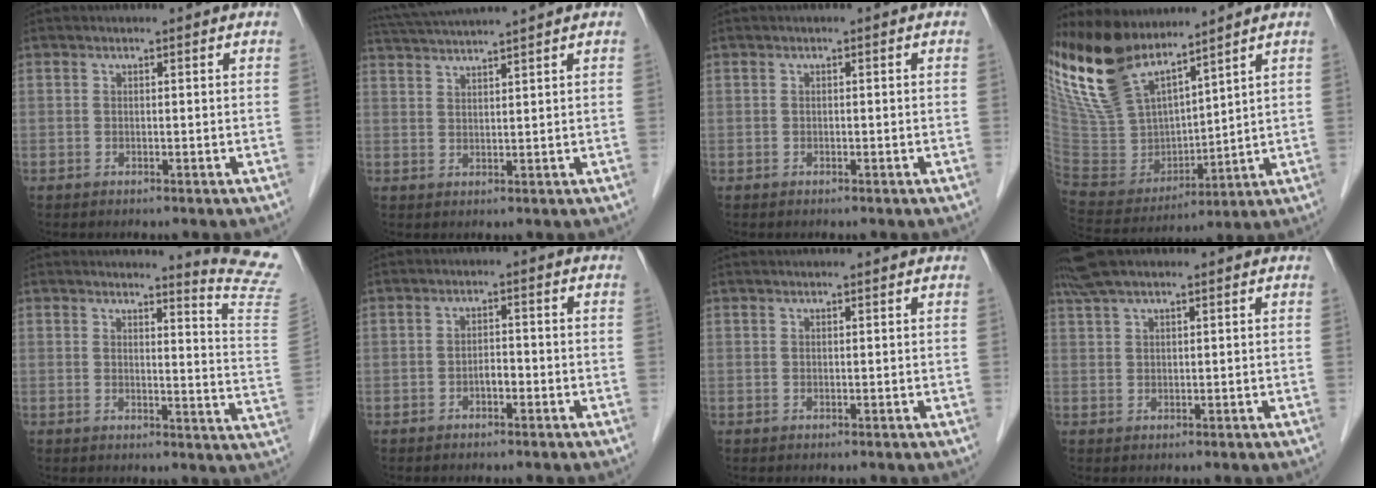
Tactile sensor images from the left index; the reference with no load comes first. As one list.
[{"total": 8.1, "force": [7.3, -1.6, 3.0], "torque": [-0.057, 0.020, 0.123]}, {"total": 0.0}, {"total": 16.1, "force": [12.9, 5.2, 8.2], "torque": [-0.179, 0.002, 0.264]}, {"total": 11.1, "force": [10.8, -2.3, 1.5], "torque": [-0.019, -0.128, 0.101]}, {"total": 1.7, "force": [-1.1, 0.7, 1.1], "torque": [-0.015, 0.001, -0.020]}, {"total": 2.7, "force": [2.5, 0.0, 1.0], "torque": [-0.008, 0.022, 0.035]}, {"total": 4.6, "force": [3.6, 1.2, 2.5], "torque": [-0.059, 0.027, 0.076]}]